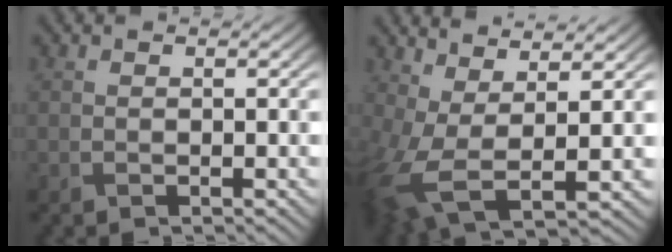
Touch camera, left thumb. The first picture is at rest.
{"total": 9.3, "force": [1.2, 4.1, 8.2], "torque": [-0.197, -0.012, 0.028]}